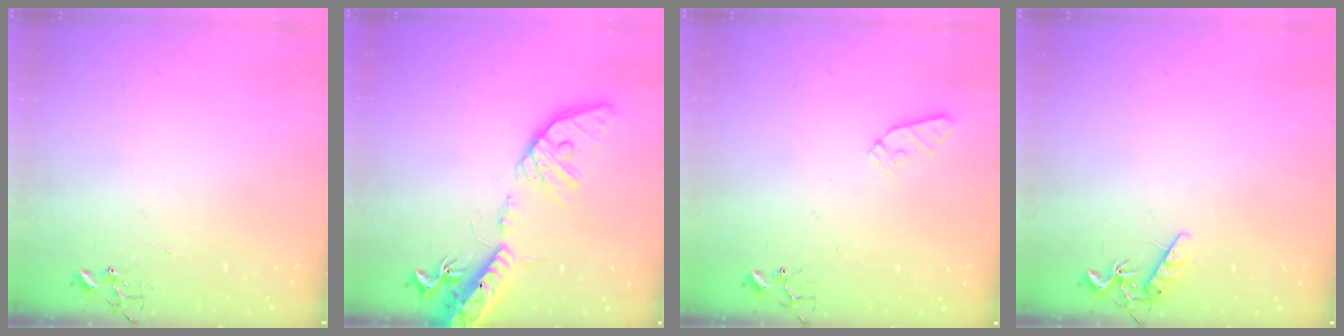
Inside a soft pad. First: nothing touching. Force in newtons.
{"total": 19.4, "press": 19.1, "slide": 3.3}
{"total": 6.2, "press": 6.2, "slide": 0.9}
{"total": 8.0, "press": 8.0, "slide": 0.4}